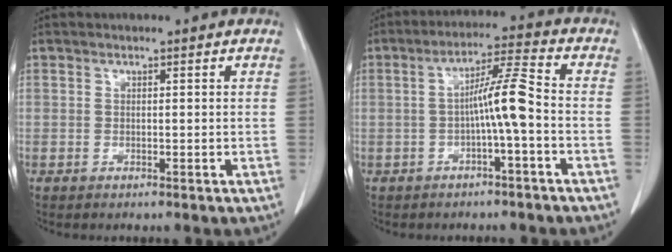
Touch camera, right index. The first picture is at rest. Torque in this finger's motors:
{"motor_torque": [1.14, -0.42, 0.54, 0.14]}